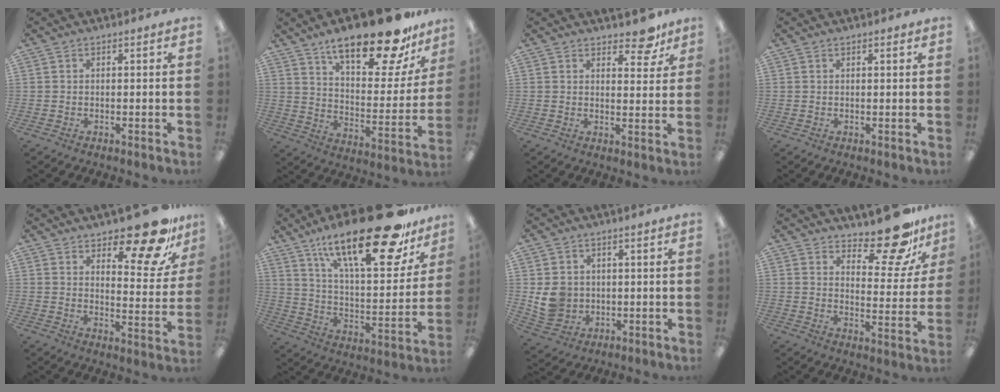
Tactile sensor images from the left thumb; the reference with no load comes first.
{"total": 23.4, "force": [17.5, 7.5, 13.6], "torque": [-0.198, -0.115, 0.287]}
{"total": 6.8, "force": [5.3, 2.9, 3.1], "torque": [-0.018, -0.035, 0.086]}
{"total": 0.6, "force": [0.5, 0.1, 0.4], "torque": [-0.008, 0.002, 0.009]}
{"total": 16.2, "force": [12.7, 5.3, 8.4], "torque": [-0.108, -0.097, 0.212]}
{"total": 29.0, "force": [19.6, 9.2, 19.3], "torque": [-0.290, -0.122, 0.319]}
{"total": 6.9, "force": [0.8, 6.4, 2.5], "torque": [-0.048, 0.004, 0.019]}
{"total": 15.5, "force": [12.5, 5.2, 7.5], "torque": [-0.094, -0.096, 0.211]}